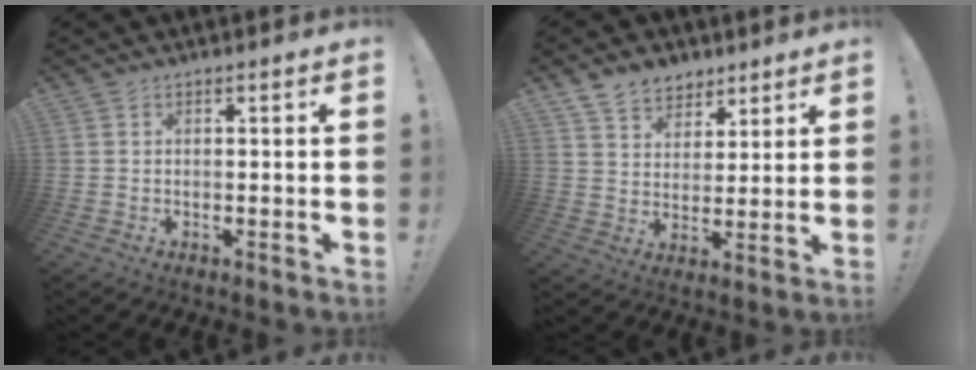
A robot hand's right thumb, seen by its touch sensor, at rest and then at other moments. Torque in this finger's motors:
{"motor_torque": [0.36, 1.90, 0.49, 0.37, -0.01]}